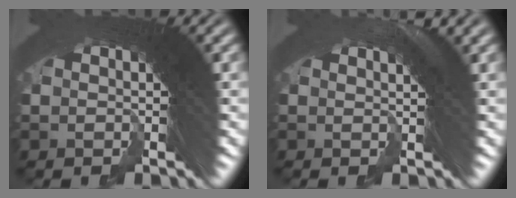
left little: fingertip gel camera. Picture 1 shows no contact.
{"total": 2.7, "force": [1.6, -0.7, 2.0], "torque": [-0.023, 0.006, 0.027]}